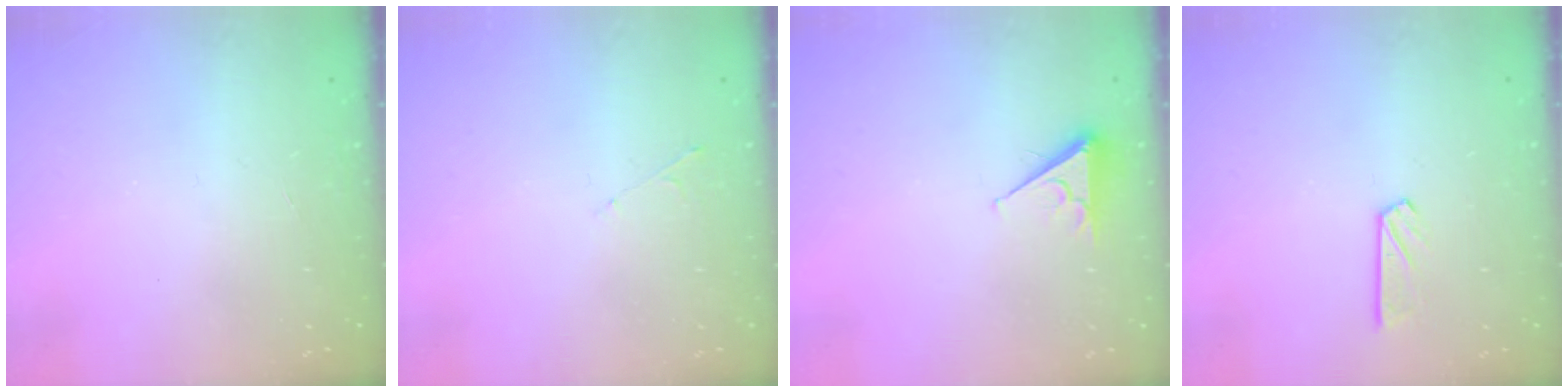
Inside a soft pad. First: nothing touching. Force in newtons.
{"total": 3.0, "press": 3.0, "slide": 0.5}
{"total": 3.9, "press": 3.8, "slide": 0.6}
{"total": 6.2, "press": 6.2, "slide": 0.2}